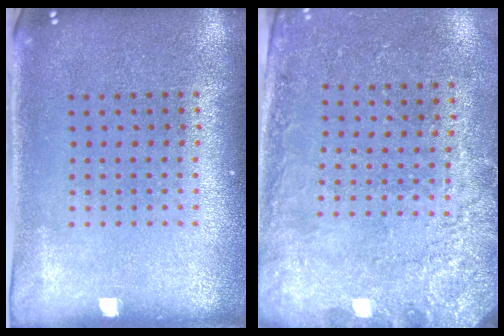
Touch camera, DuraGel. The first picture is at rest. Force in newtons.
{"total": 2.7, "press": 2.2, "slide": 1.5}